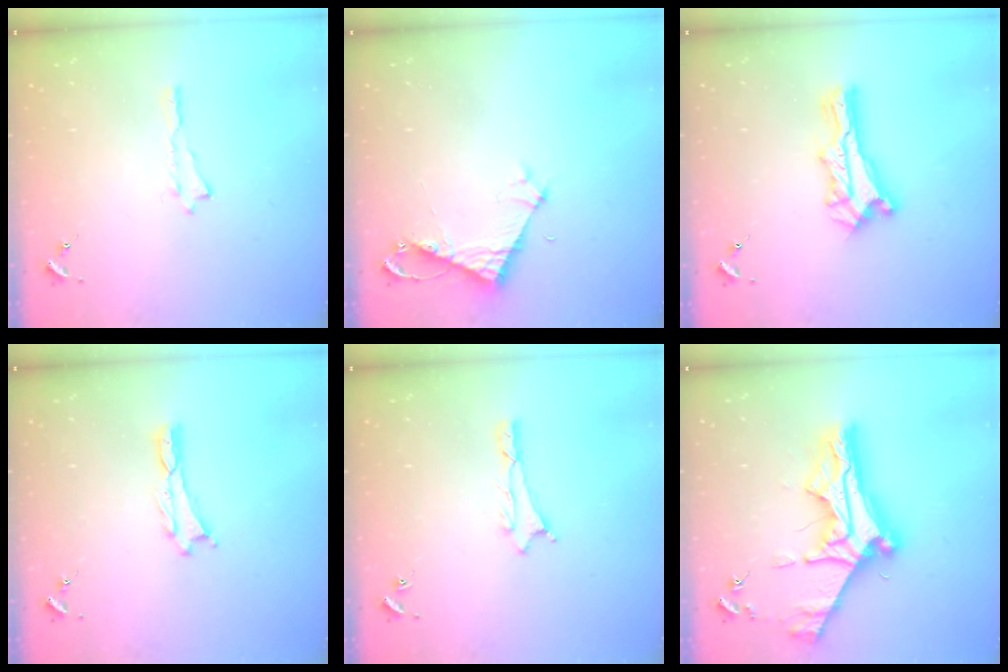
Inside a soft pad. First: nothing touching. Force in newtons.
{"total": 4.9, "press": 4.9, "slide": 0.2}
{"total": 3.2, "press": 3.2, "slide": 0.3}
{"total": 0.0}
{"total": 0.8, "press": 0.8, "slide": 0.2}
{"total": 11.7, "press": 11.6, "slide": 1.1}